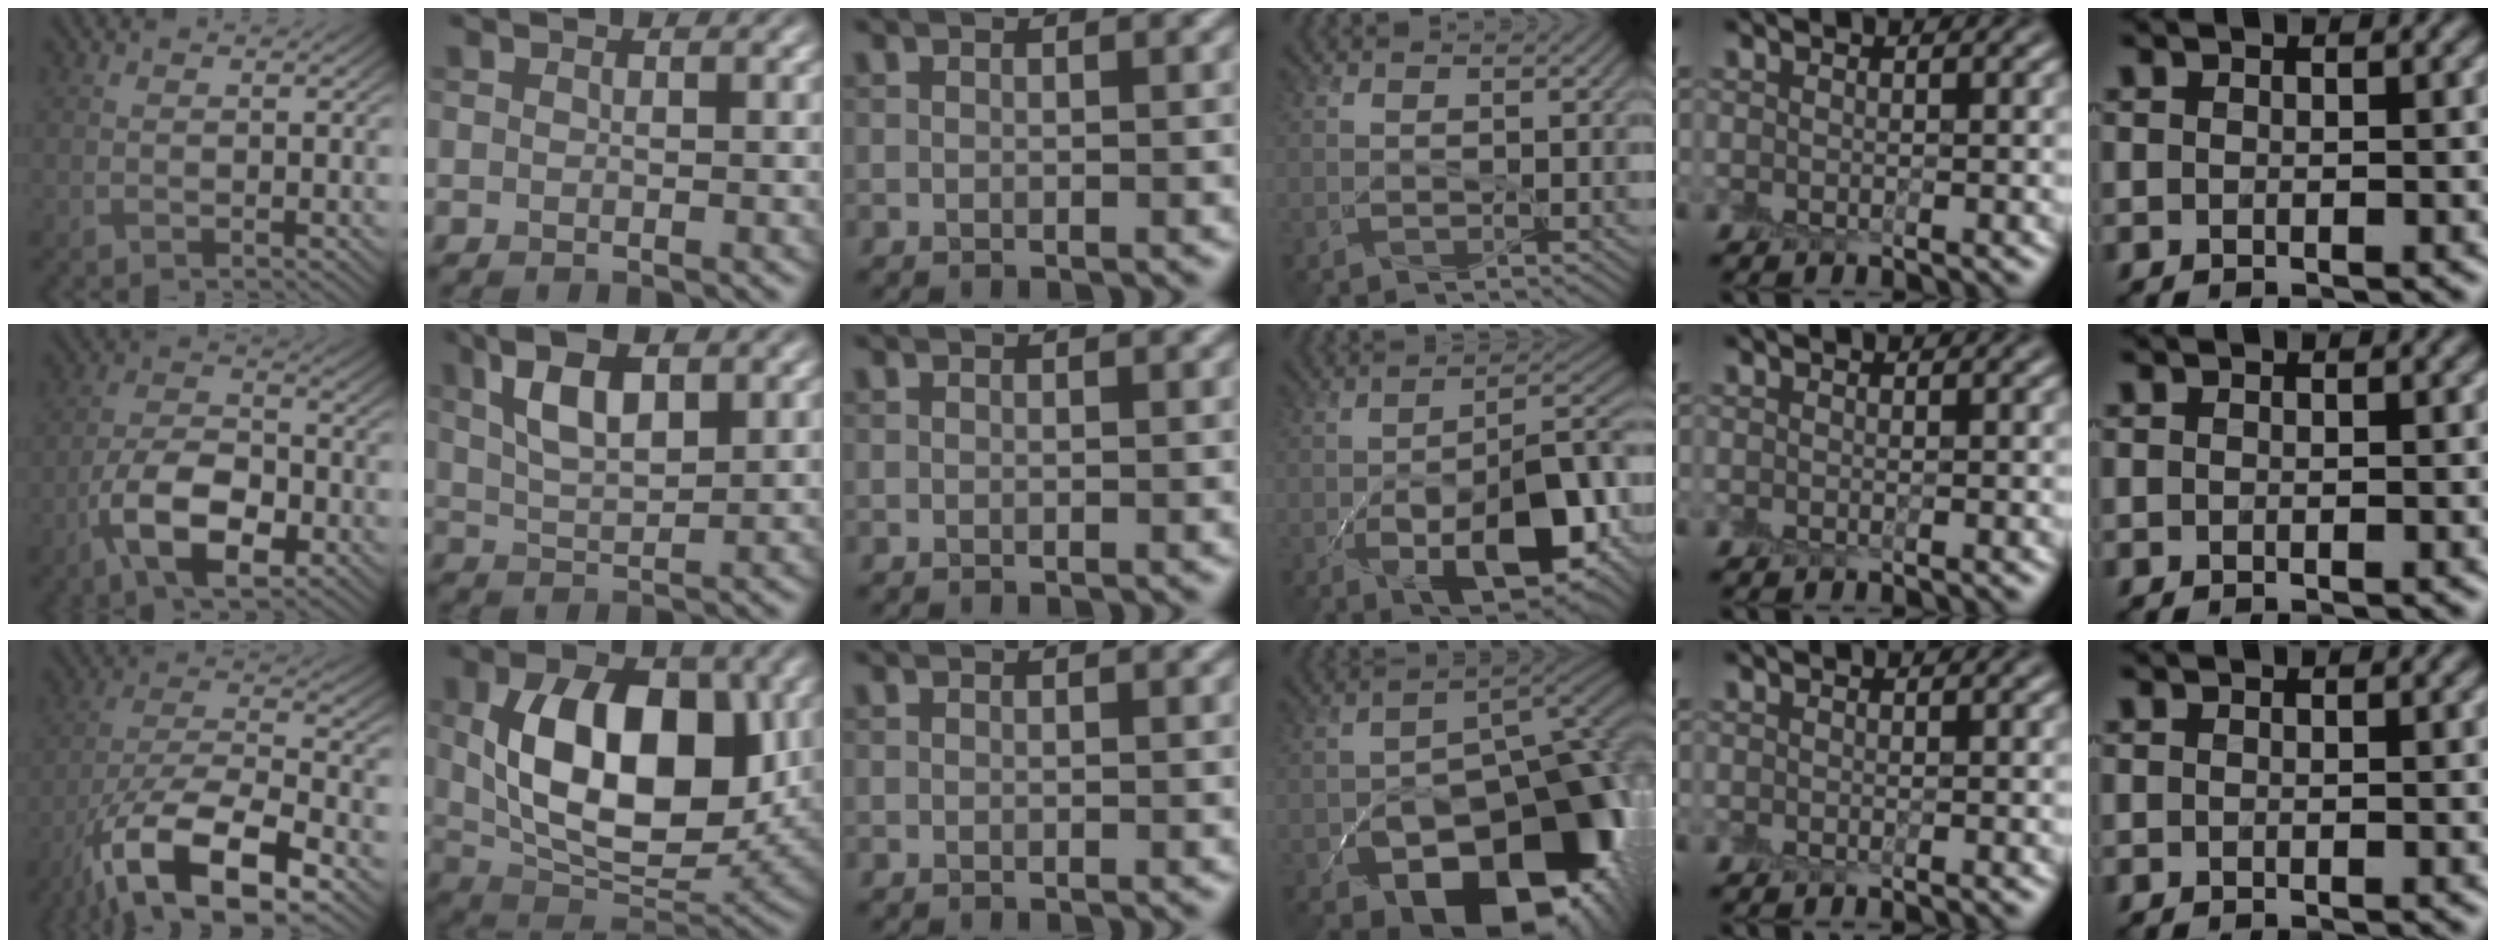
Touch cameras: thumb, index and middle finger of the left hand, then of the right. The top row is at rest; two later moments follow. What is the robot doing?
{"motion": "peel", "object": "postage stamp"}